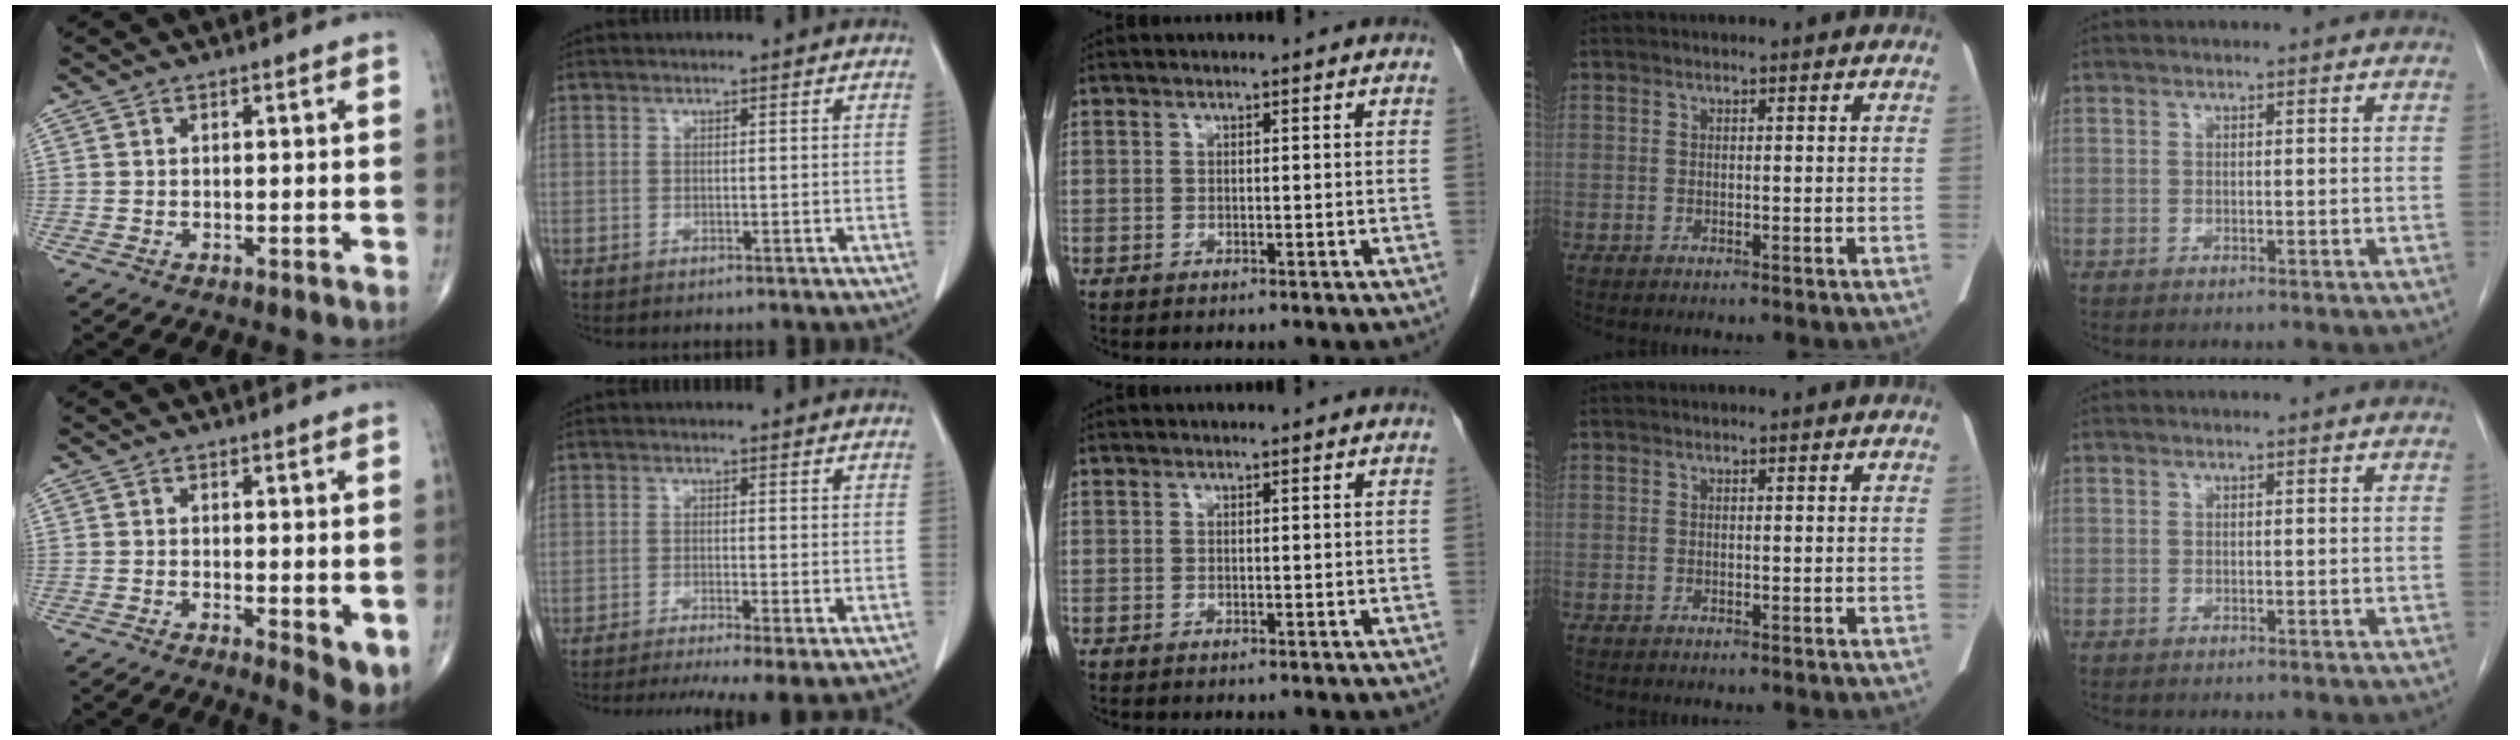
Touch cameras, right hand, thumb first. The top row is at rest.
{"thumb": {"total": 5.1, "force": [-0.5, 1.7, 4.8], "torque": [-0.062, -0.014, -0.007]}, "index": {"total": 8.3, "force": [-5.8, 0.7, 5.9], "torque": [-0.093, -0.012, -0.093]}}